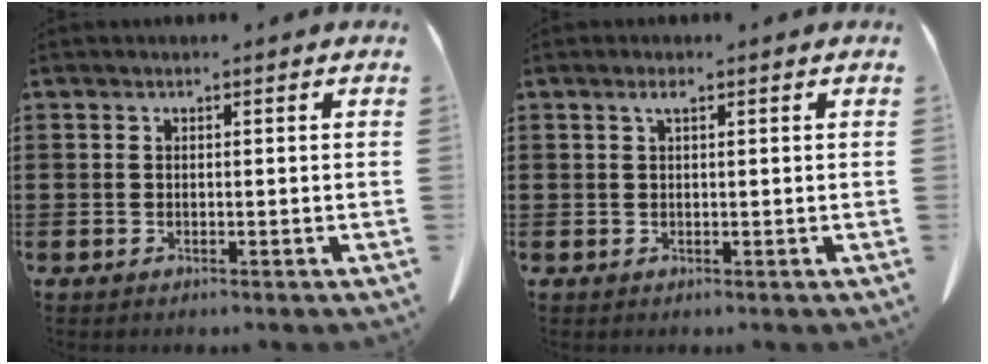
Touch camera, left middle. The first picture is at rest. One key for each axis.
{"total": 1.3, "fx": 0.6, "fy": 0.2, "fz": 1.1, "tx": -0.025, "ty": 0.002, "tz": 0.011}